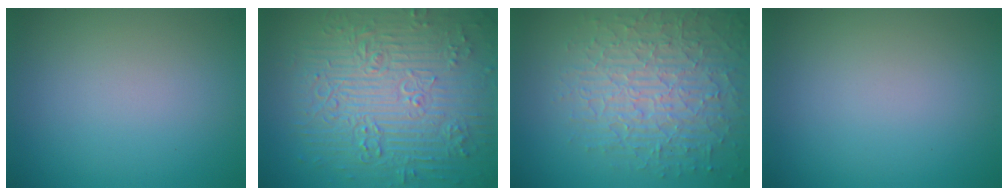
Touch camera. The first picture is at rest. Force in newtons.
{"total": 11.2, "press": 7.4, "slide": 8.4}
{"total": 7.7, "press": 5.6, "slide": 5.3}
{"total": 0.0}